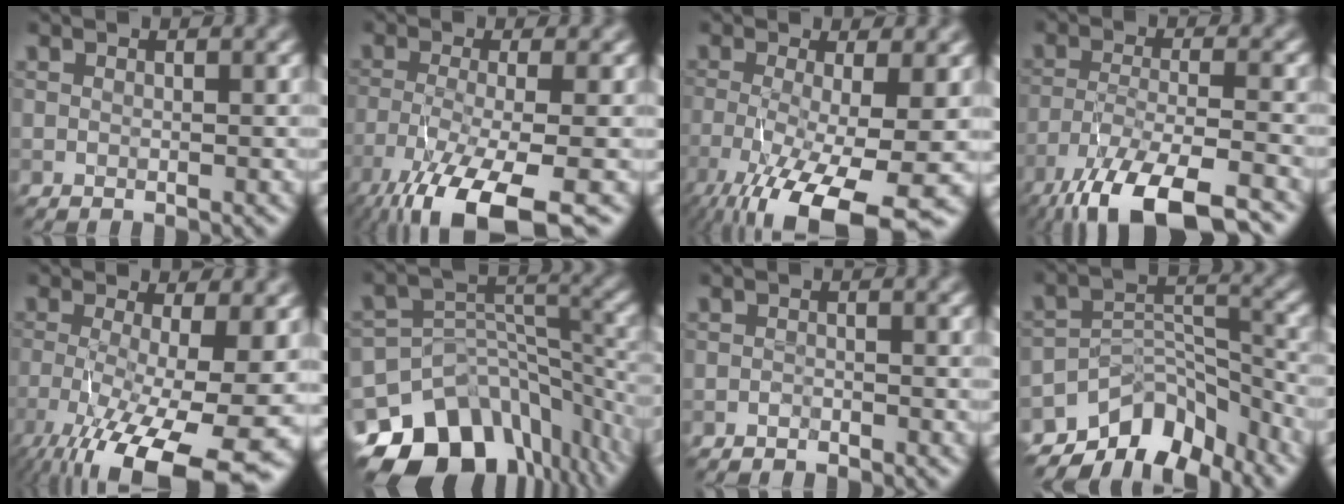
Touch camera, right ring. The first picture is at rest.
{"total": 10.4, "force": [-6.5, 2.5, 7.6], "torque": [-0.135, -0.016, -0.121]}
{"total": 12.0, "force": [-5.5, 3.4, 10.1], "torque": [-0.172, -0.024, -0.094]}
{"total": 11.3, "force": [-8.4, 2.9, 6.9], "torque": [-0.130, -0.023, -0.143]}
{"total": 14.3, "force": [-6.2, 4.2, 12.2], "torque": [-0.206, -0.024, -0.096]}
{"total": 14.8, "force": [-9.9, 9.1, 6.2], "torque": [-0.125, 0.007, -0.139]}
{"total": 0.8, "force": [-0.7, 0.3, 0.1], "torque": [0.000, -0.001, -0.014]}
{"total": 8.4, "force": [-6.9, 3.7, 3.0], "torque": [-0.034, -0.006, -0.121]}